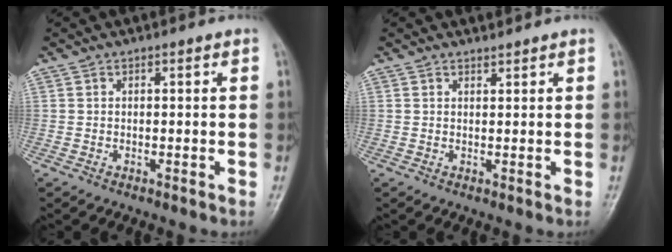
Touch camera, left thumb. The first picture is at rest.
{"total": 0.8, "force": [0.8, 0.1, 0.0], "torque": [0.000, -0.009, 0.013]}